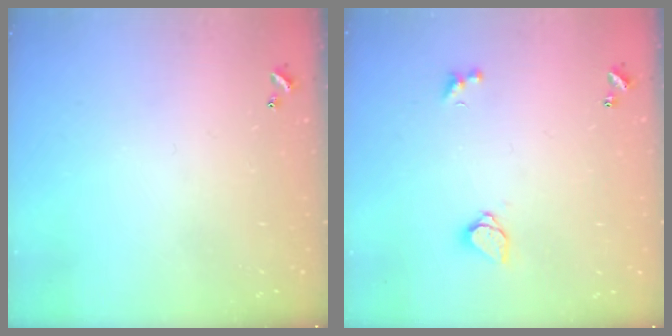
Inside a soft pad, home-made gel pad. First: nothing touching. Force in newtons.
{"total": 1.5, "press": 1.5, "slide": 0.4}